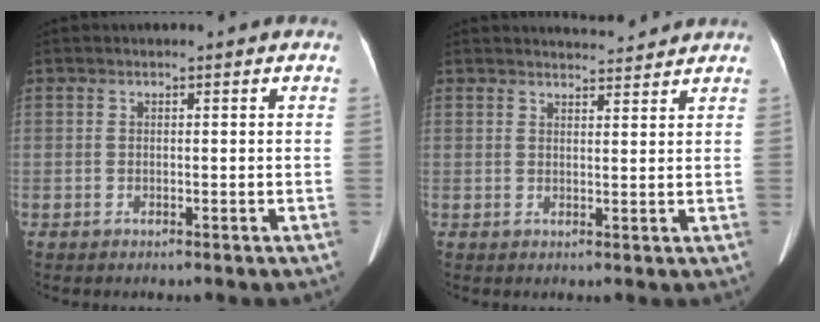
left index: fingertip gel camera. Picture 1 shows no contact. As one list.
[{"total": 4.4, "force": [4.3, 0.3, 0.4], "torque": [-0.014, 0.010, 0.058]}]